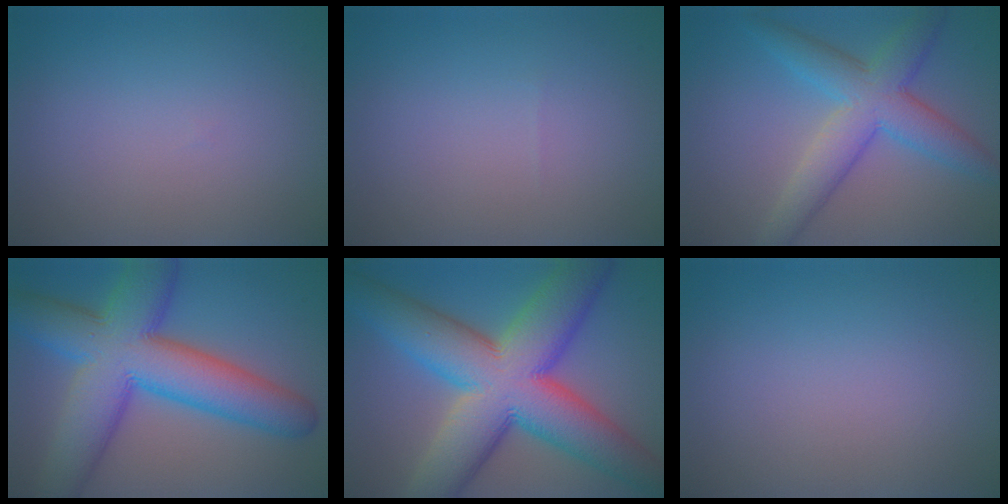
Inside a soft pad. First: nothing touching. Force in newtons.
{"total": 0.0}
{"total": 6.4, "press": 6.4, "slide": 0.1}
{"total": 12.8, "press": 12.8, "slide": 0.3}
{"total": 15.7, "press": 15.6, "slide": 0.6}
{"total": 0.0}